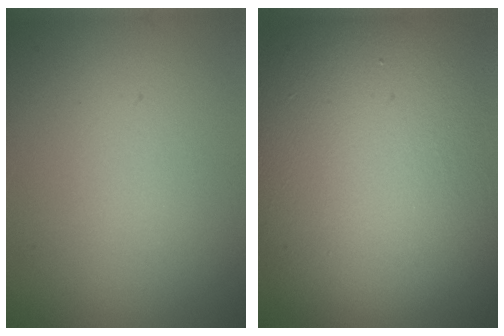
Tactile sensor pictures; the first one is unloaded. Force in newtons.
{"total": 16.3, "press": 16.2, "slide": 1.1}